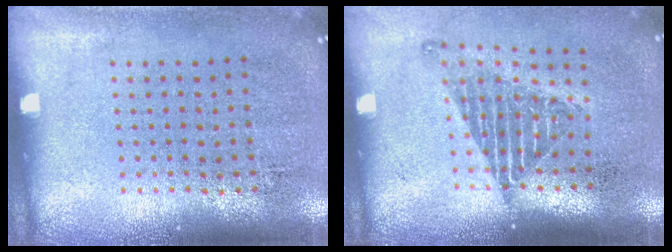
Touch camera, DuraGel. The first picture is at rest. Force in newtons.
{"total": 1.3, "press": 1.1, "slide": 0.7}